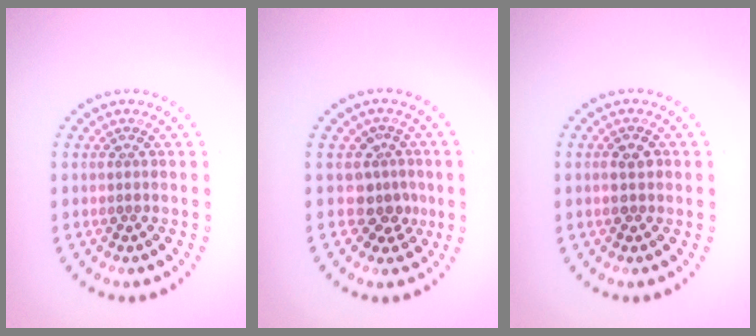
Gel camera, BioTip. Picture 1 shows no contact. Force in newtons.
{"total": 2.7, "press": 2.0, "slide": 1.8}
{"total": 1.5, "press": 1.4, "slide": 0.3}